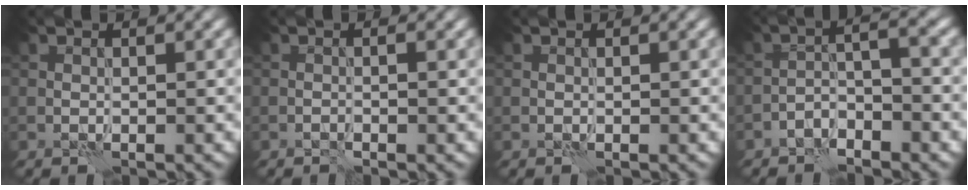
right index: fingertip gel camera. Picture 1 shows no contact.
{"total": 0.8, "force": [-0.4, 0.0, 0.7], "torque": [-0.011, 0.002, -0.009]}
{"total": 0.0}
{"total": 3.0, "force": [-2.2, 0.8, 1.8], "torque": [-0.031, 0.013, -0.048]}